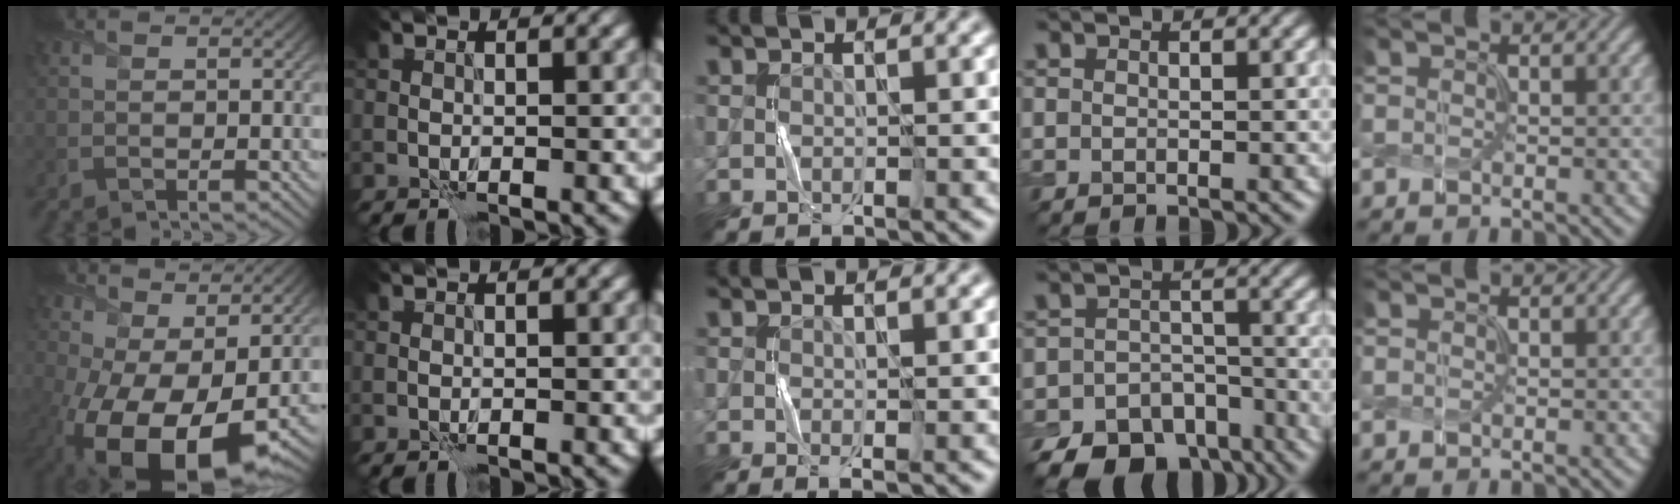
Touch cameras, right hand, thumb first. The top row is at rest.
{"thumb": {"total": 17.3, "force": [-3.8, 8.4, 14.6], "torque": [-0.277, -0.035, -0.043]}, "middle": {"total": 0.7, "force": [-0.1, 0.1, 0.7], "torque": [-0.011, -0.004, -0.002]}, "ring": {"total": 12.5, "force": [-9.4, 7.5, 3.5], "torque": [-0.063, -0.032, -0.118]}}